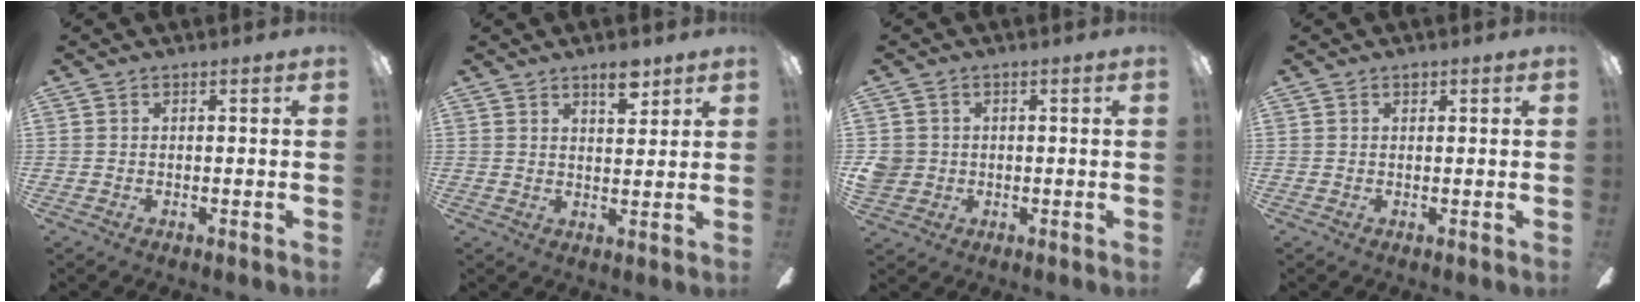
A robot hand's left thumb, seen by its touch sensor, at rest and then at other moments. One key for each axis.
{"total": 5.4, "fx": 4.0, "fy": 2.1, "fz": 3.0, "tx": -0.035, "ty": -0.021, "tz": 0.067}
{"total": 3.9, "fx": 0.3, "fy": 3.8, "fz": 0.7, "tx": -0.011, "ty": 0.008, "tz": 0.008}
{"total": 0.8, "fx": 0.5, "fy": 0.5, "fz": 0.3, "tx": -0.007, "ty": 0.002, "tz": 0.010}